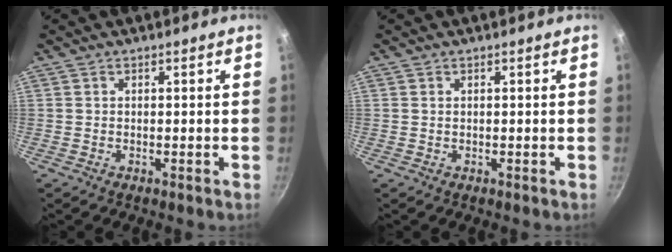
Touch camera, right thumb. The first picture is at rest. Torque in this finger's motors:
{"motor_torque": [0.03, 0.30, -0.26, 0.19, 0.00]}